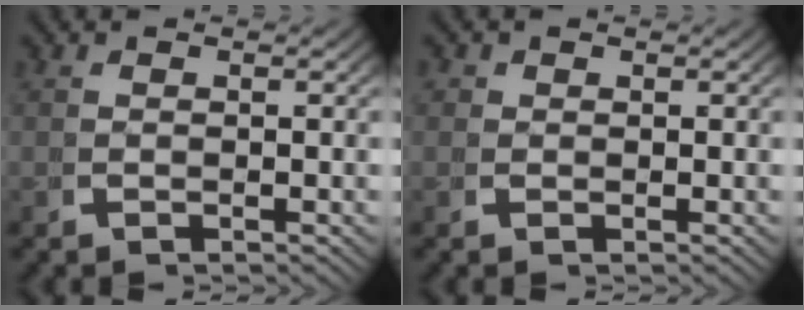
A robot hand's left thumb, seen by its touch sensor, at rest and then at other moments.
{"total": 1.3, "force": [0.4, 1.2, 0.3], "torque": [-0.010, -0.007, 0.007]}